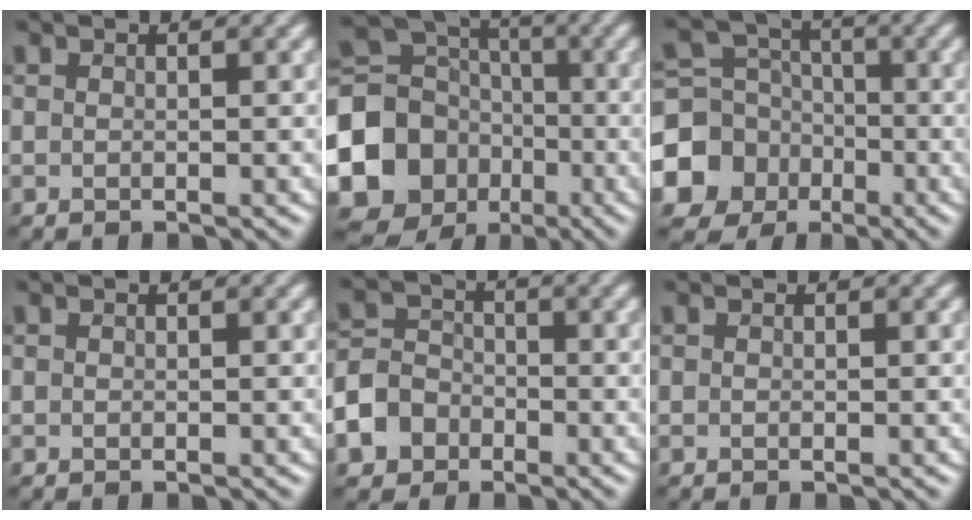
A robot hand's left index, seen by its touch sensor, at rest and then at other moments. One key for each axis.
{"total": 15.6, "fx": -4.7, "fy": 13.7, "fz": 5.7, "tx": -0.126, "ty": -0.029, "tz": -0.109}
{"total": 8.7, "fx": -3.4, "fy": 7.7, "fz": 2.5, "tx": -0.059, "ty": -0.009, "tz": -0.094}
{"total": 0.0}
{"total": 6.1, "fx": -3.1, "fy": 4.9, "fz": 1.8, "tx": -0.026, "ty": -0.010, "tz": -0.072}
{"total": 0.0}